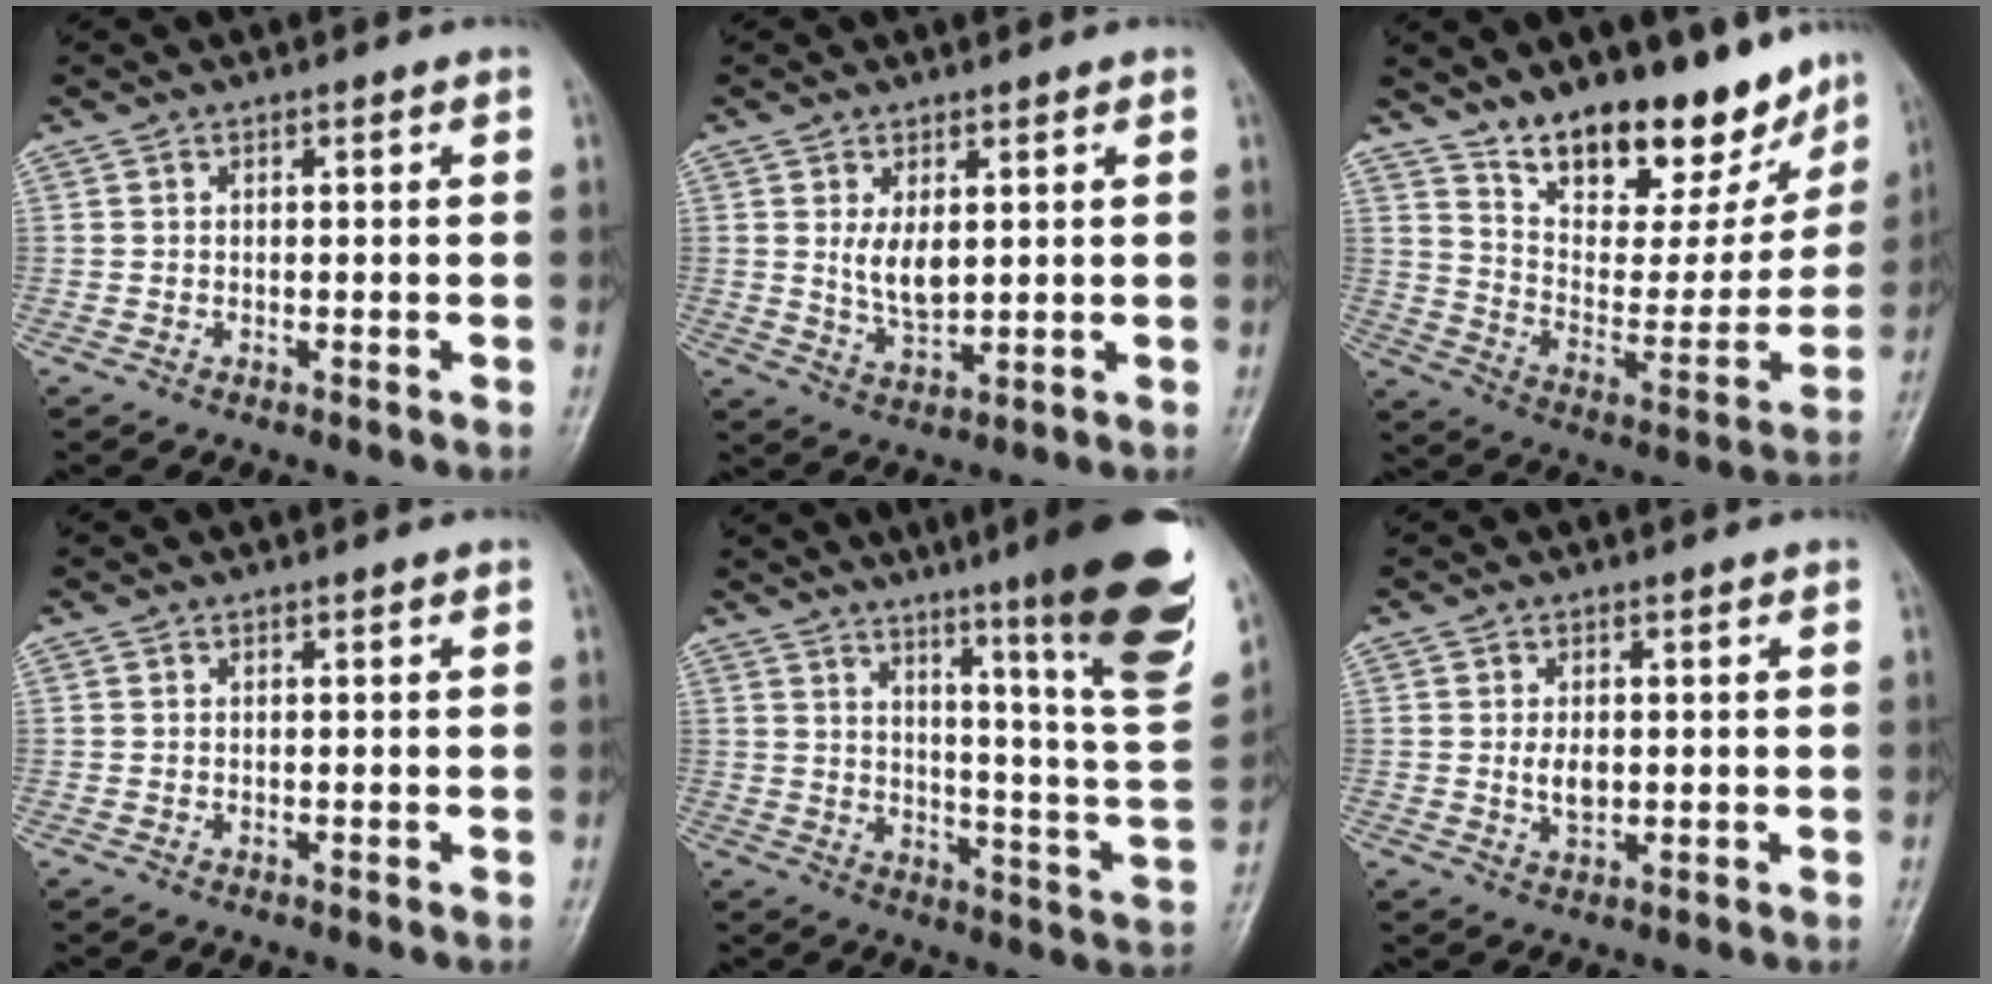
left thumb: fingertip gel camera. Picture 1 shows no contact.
{"total": 5.3, "force": [1.4, 2.9, 4.3], "torque": [-0.065, -0.017, 0.034]}
{"total": 21.2, "force": [16.0, 9.1, 10.5], "torque": [-0.102, -0.093, 0.257]}
{"total": 0.0}
{"total": 24.8, "force": [15.6, 1.7, 19.1], "torque": [-0.242, -0.089, 0.212]}
{"total": 3.2, "force": [0.2, 2.0, 2.5], "torque": [-0.040, -0.005, 0.006]}